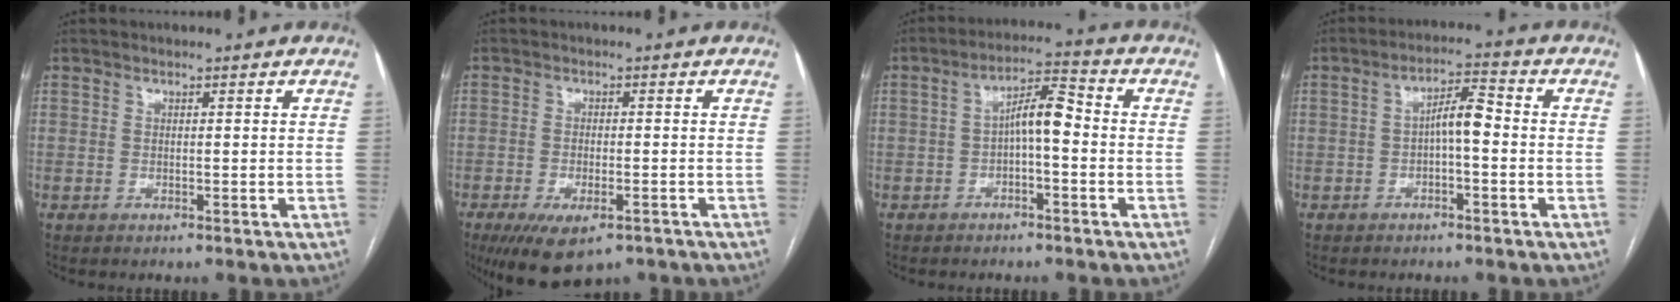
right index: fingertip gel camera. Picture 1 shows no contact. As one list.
[{"total": 8.4, "force": [-5.3, 3.3, 5.6], "torque": [-0.094, -0.014, -0.077]}, {"total": 6.1, "force": [-0.6, 1.6, 5.8], "torque": [-0.100, 0.027, -0.012]}, {"total": 4.8, "force": [-0.6, 1.2, 4.6], "torque": [-0.077, 0.020, -0.009]}]